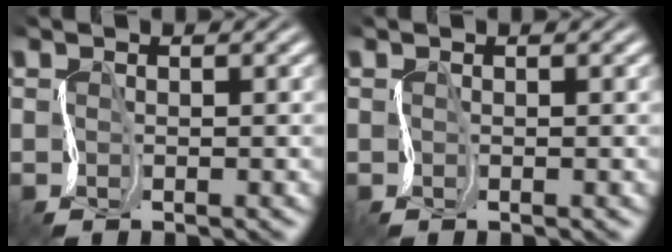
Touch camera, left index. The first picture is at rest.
{"total": 0.0}